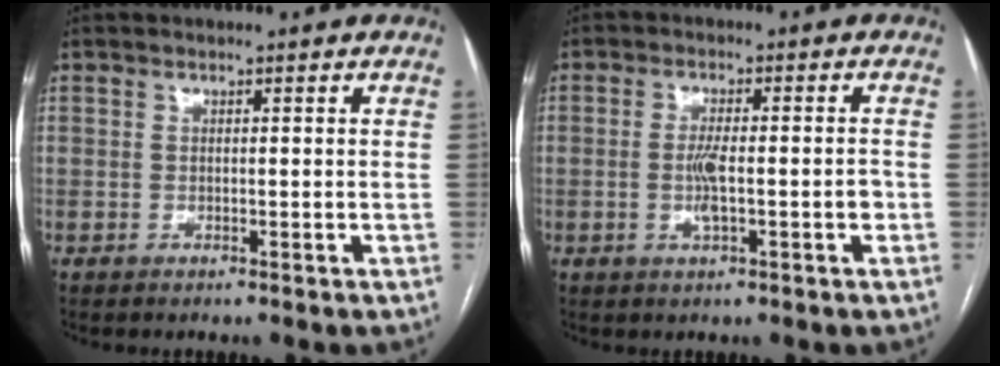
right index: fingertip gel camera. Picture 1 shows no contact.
{"total": 5.0, "force": [-1.2, 1.0, 4.8], "torque": [-0.093, 0.005, -0.017]}